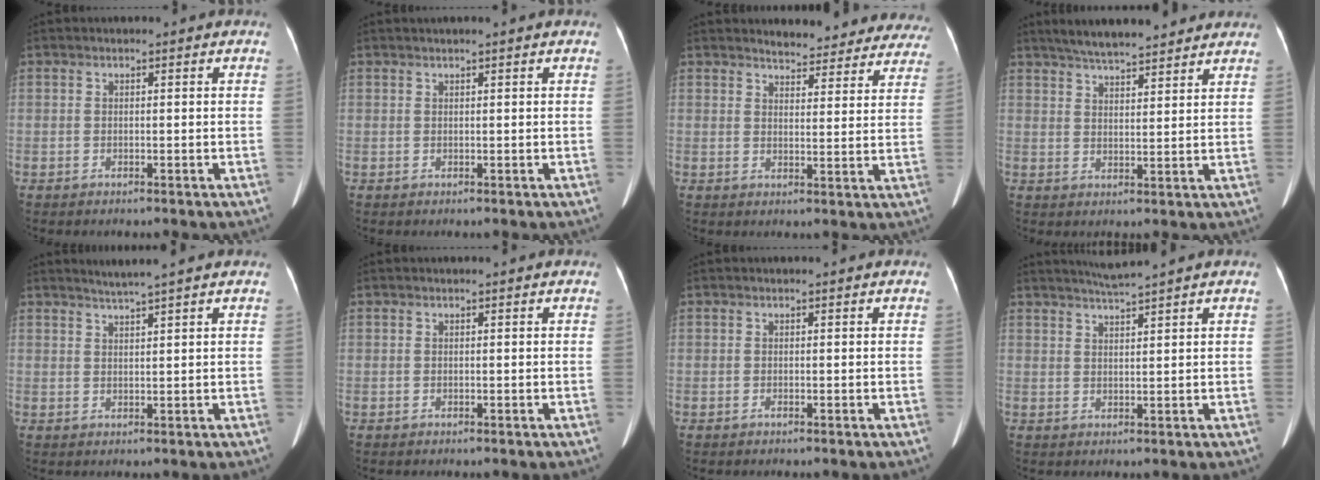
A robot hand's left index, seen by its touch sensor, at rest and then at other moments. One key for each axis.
{"total": 1.3, "fx": 1.1, "fy": -0.2, "fz": 0.8, "tx": -0.012, "ty": 0.017, "tz": 0.021}
{"total": 14.5, "fx": 13.6, "fy": 3.9, "fz": 2.8, "tx": 0.002, "ty": -0.023, "tz": 0.138}
{"total": 11.9, "fx": 10.4, "fy": 2.1, "fz": 5.3, "tx": -0.082, "ty": 0.026, "tz": 0.151}
{"total": 3.3, "fx": 2.8, "fy": -1.0, "fz": 1.4, "tx": -0.023, "ty": 0.008, "tz": 0.049}
{"total": 0.0}
{"total": 0.0}
{"total": 3.4, "fx": 3.0, "fy": -1.3, "fz": 0.9, "tx": -0.018, "ty": 0.000, "tz": 0.060}